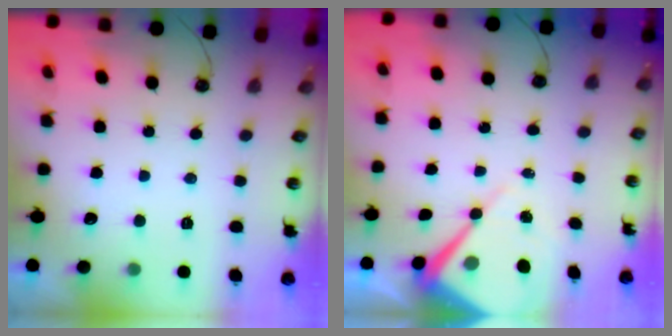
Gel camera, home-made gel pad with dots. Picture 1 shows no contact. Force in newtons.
{"total": 9.2, "press": 9.2, "slide": 0.6}